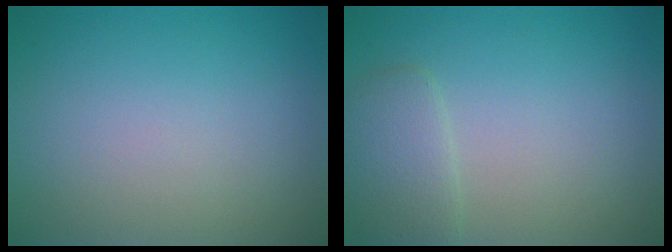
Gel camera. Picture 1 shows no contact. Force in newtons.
{"total": 2.4, "press": 2.4, "slide": 0.1}